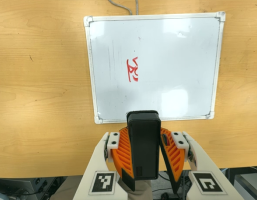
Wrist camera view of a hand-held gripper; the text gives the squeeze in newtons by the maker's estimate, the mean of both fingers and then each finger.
{"total": 9.6, "left": 9.7, "right": 9.5}